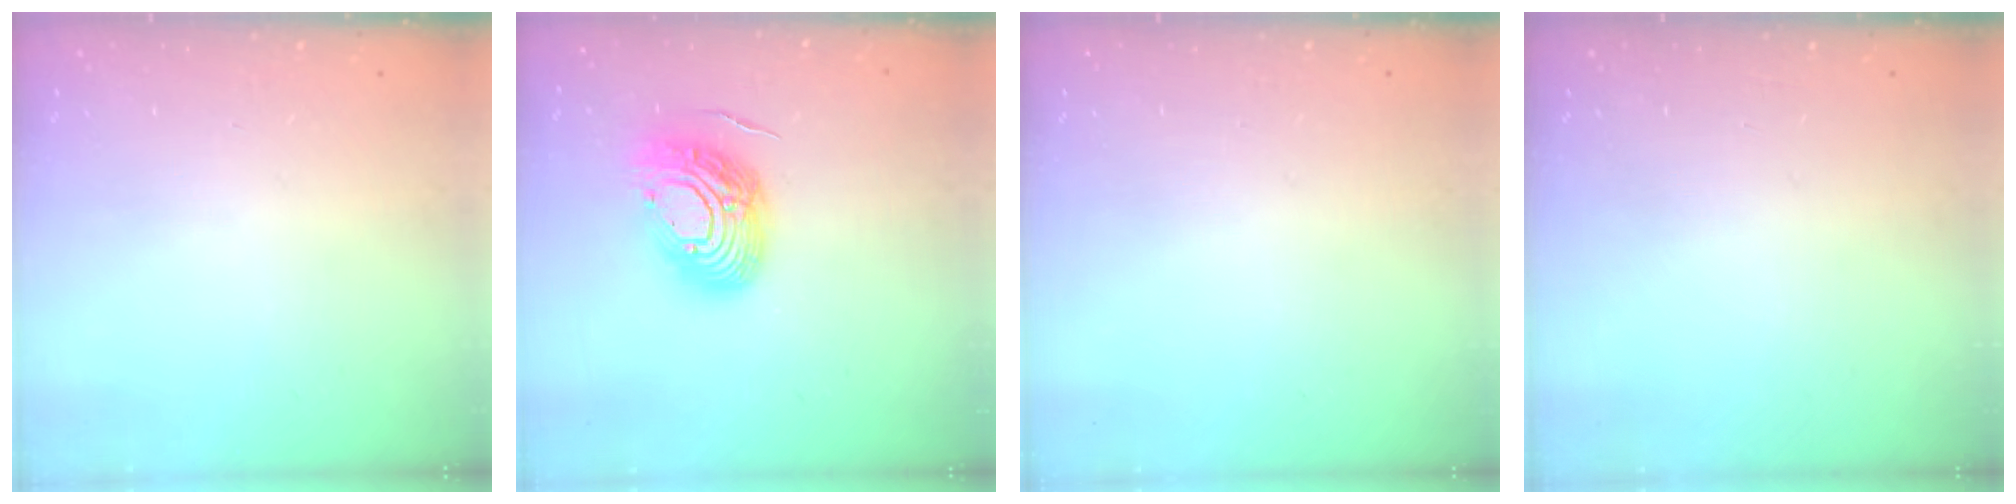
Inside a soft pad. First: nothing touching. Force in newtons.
{"total": 15.0, "press": 14.9, "slide": 1.5}
{"total": 0.0}
{"total": 0.0}